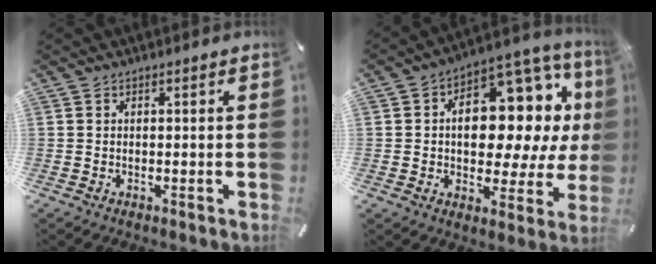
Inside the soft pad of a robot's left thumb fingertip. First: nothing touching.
{"total": 16.9, "force": [3.2, 10.8, 12.6], "torque": [-0.166, -0.032, 0.055]}